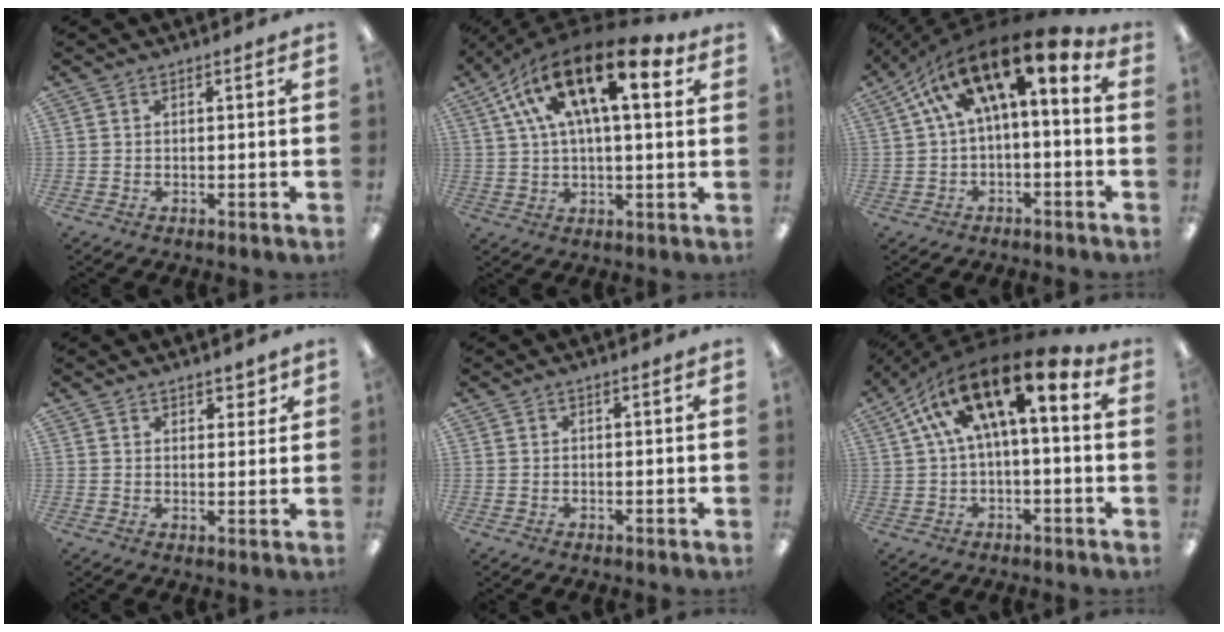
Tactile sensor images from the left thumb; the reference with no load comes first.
{"total": 20.8, "force": [9.5, 8.4, 16.4], "torque": [-0.294, -0.027, 0.152]}
{"total": 16.1, "force": [6.5, 6.2, 13.4], "torque": [-0.235, -0.033, 0.105]}
{"total": 3.1, "force": [2.6, 1.5, 0.5], "torque": [0.003, -0.009, 0.046]}
{"total": 0.0}
{"total": 17.6, "force": [7.5, 6.5, 14.6], "torque": [-0.266, -0.040, 0.117]}